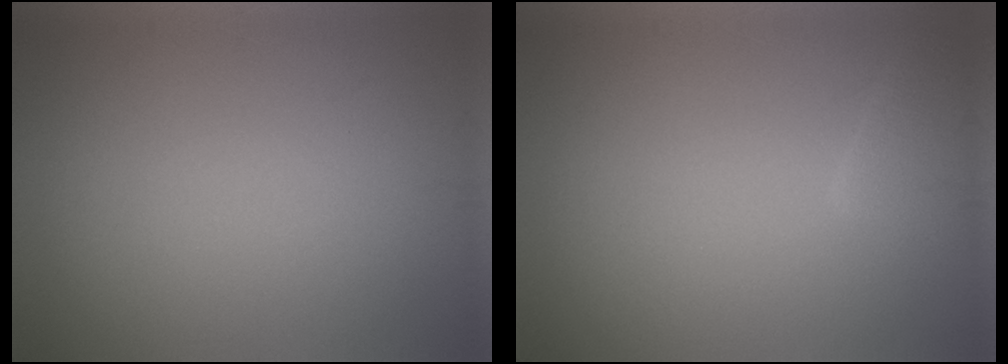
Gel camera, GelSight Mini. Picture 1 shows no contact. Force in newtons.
{"total": 1.8, "press": 1.8, "slide": 0.2}